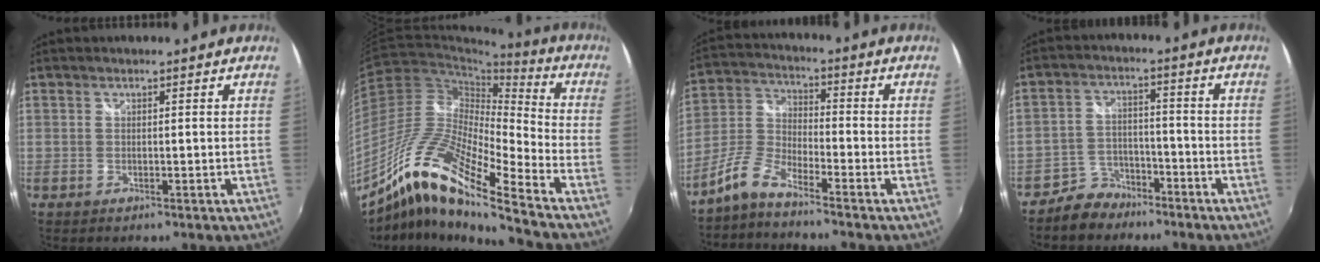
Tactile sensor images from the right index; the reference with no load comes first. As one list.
[{"total": 16.3, "force": [-11.7, 1.4, 11.3], "torque": [-0.201, 0.000, -0.241]}, {"total": 6.5, "force": [-5.4, 1.3, 3.4], "torque": [-0.082, 0.016, -0.120]}, {"total": 6.6, "force": [-4.8, 4.5, 0.6], "torque": [-0.022, 0.026, -0.075]}]